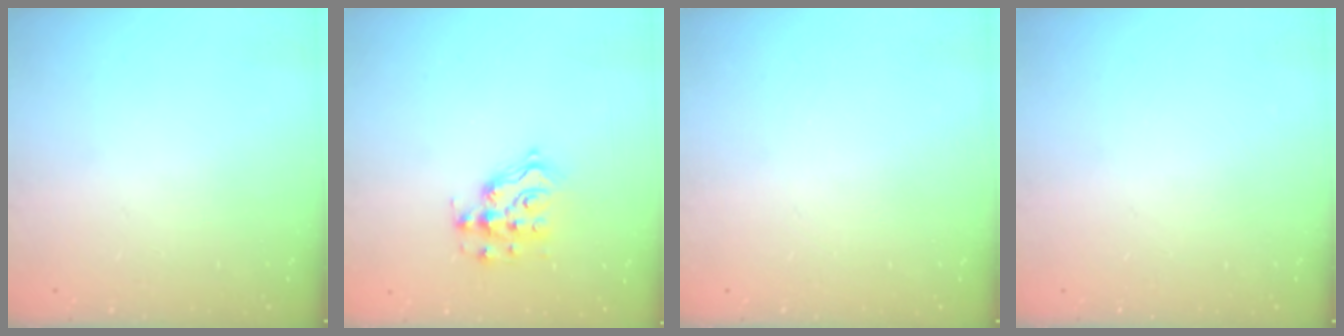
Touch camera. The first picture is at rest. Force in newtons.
{"total": 10.8, "press": 10.8, "slide": 0.9}
{"total": 0.0}
{"total": 0.0}